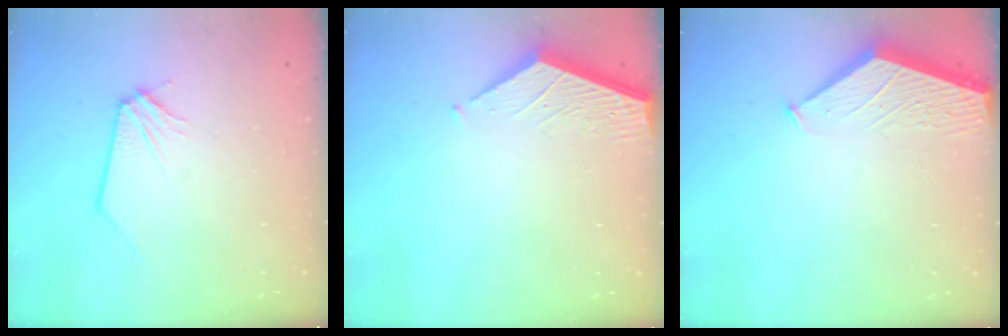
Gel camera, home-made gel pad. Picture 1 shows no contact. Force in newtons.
{"total": 3.4, "press": 3.4, "slide": 0.3}
{"total": 1.8, "press": 1.8, "slide": 0.2}